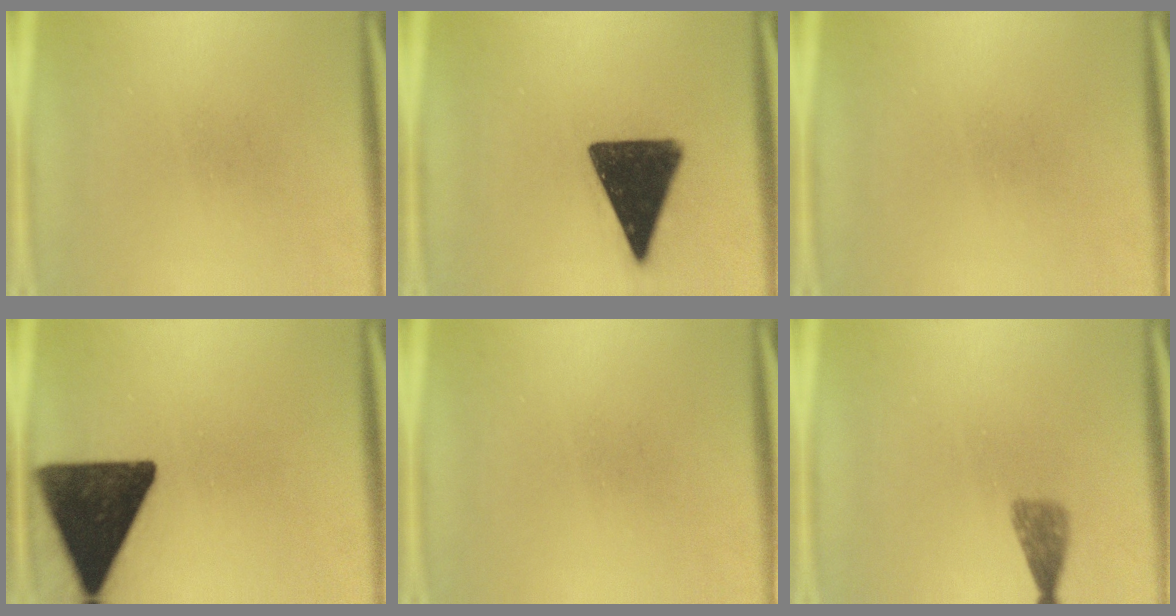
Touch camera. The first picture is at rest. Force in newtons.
{"total": 16.0}
{"total": 0.0}
{"total": 17.3}
{"total": 0.0}
{"total": 2.4}